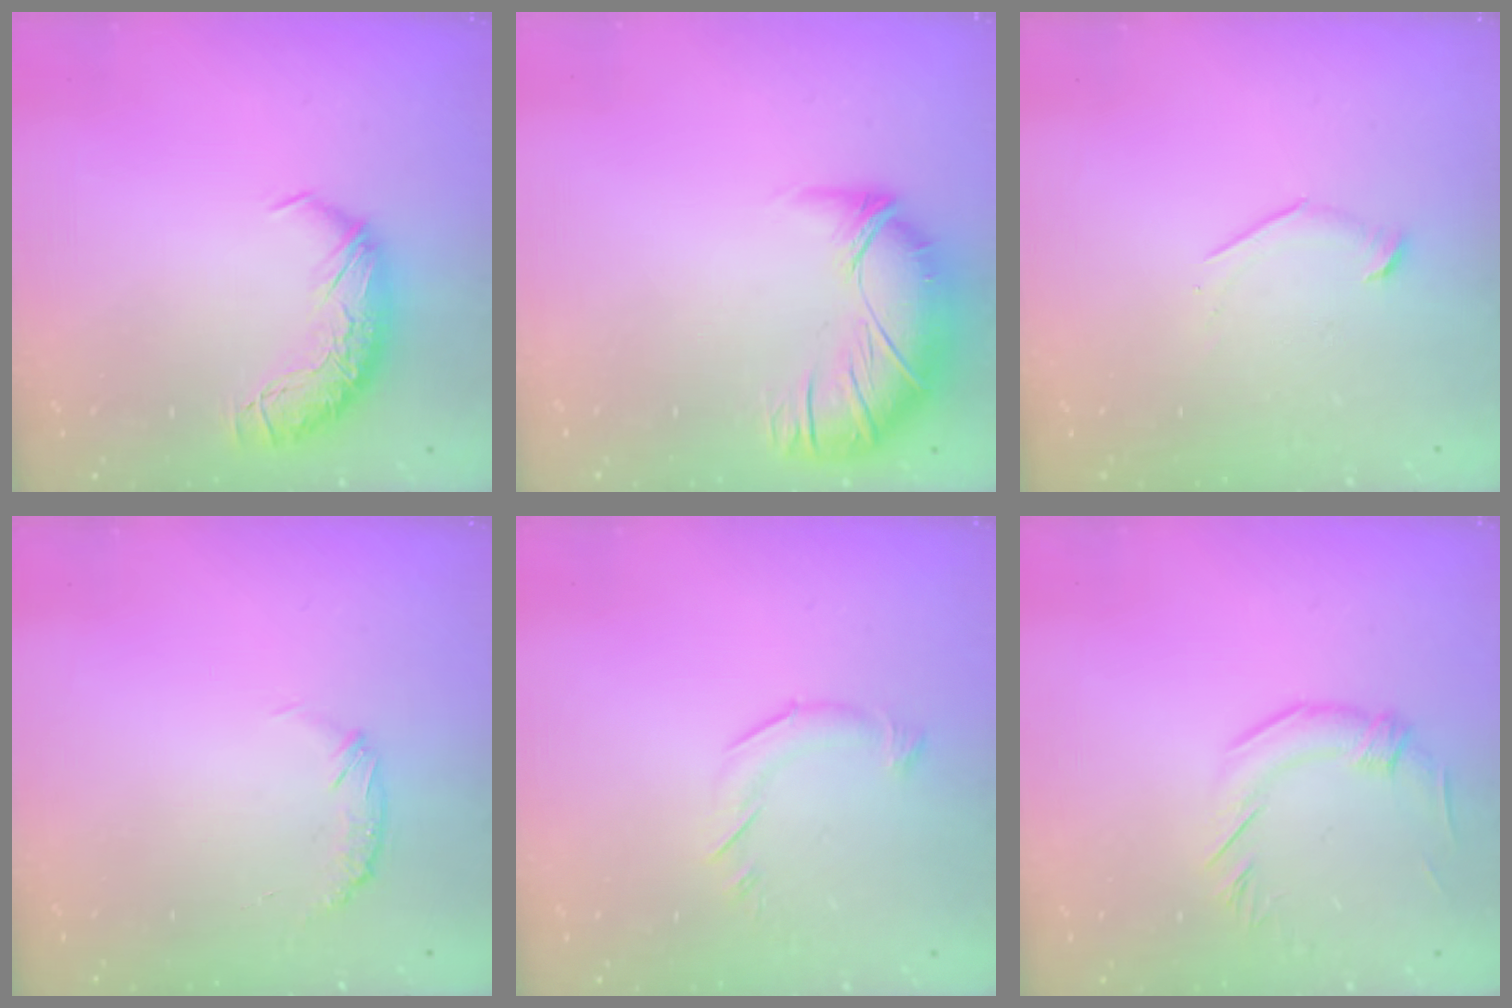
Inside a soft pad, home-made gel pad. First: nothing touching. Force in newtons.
{"total": 2.7, "press": 1.1, "slide": 2.5}
{"total": 6.7, "press": 6.7, "slide": 0.7}
{"total": 5.0, "press": 4.9, "slide": 1.3}
{"total": 4.9, "press": 4.9, "slide": 0.5}
{"total": 2.3, "press": 1.9, "slide": 1.4}